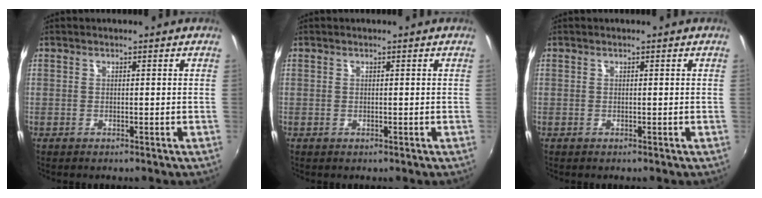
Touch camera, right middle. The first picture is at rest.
{"total": 0.0}
{"total": 0.0}